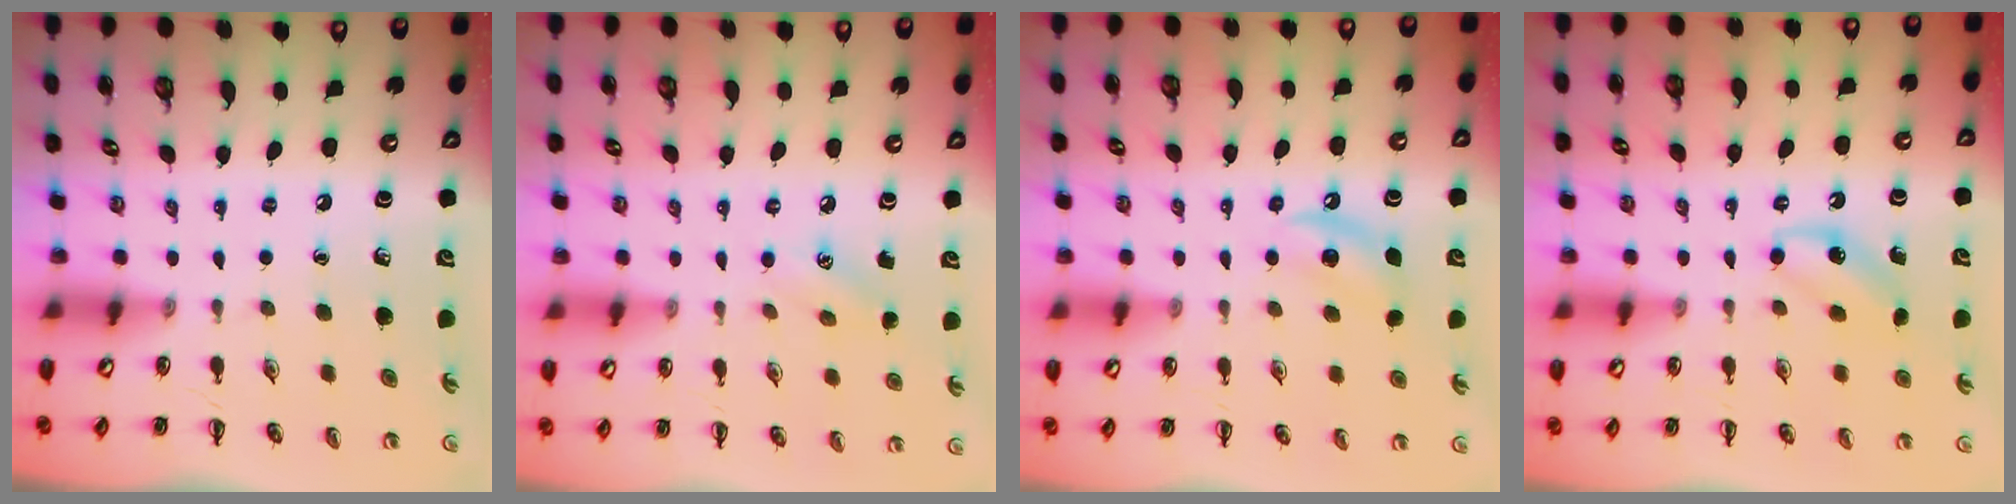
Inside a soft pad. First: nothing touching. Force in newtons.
{"total": 4.8, "press": 4.6, "slide": 1.3}
{"total": 6.3, "press": 6.1, "slide": 1.8}
{"total": 6.2, "press": 6.0, "slide": 1.5}